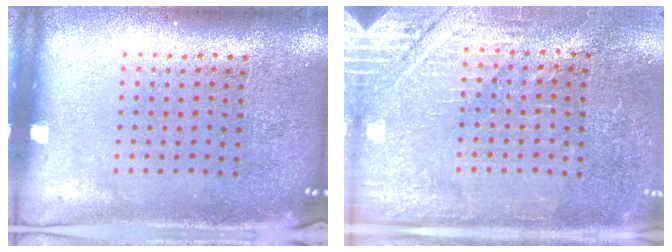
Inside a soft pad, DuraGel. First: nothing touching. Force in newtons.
{"total": 2.9, "press": 2.8, "slide": 0.7}